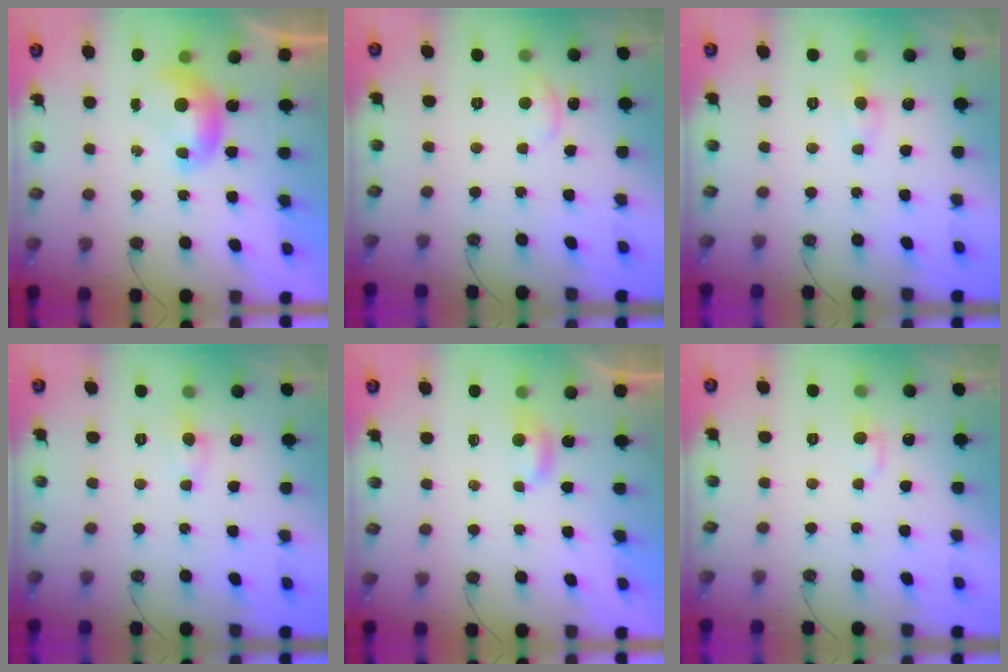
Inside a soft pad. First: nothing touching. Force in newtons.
{"total": 2.4, "press": 2.4, "slide": 0.3}
{"total": 2.4, "press": 2.3, "slide": 0.8}
{"total": 2.4, "press": 2.3, "slide": 0.8}
{"total": 2.7, "press": 2.7, "slide": 0.4}
{"total": 1.0, "press": 0.4, "slide": 0.9}